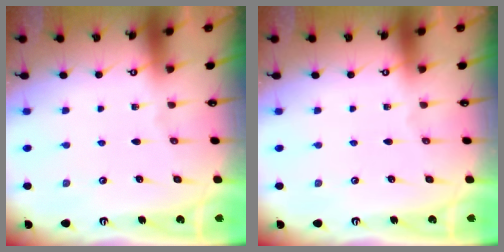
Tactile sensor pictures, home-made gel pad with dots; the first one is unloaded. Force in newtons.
{"total": 0.0}